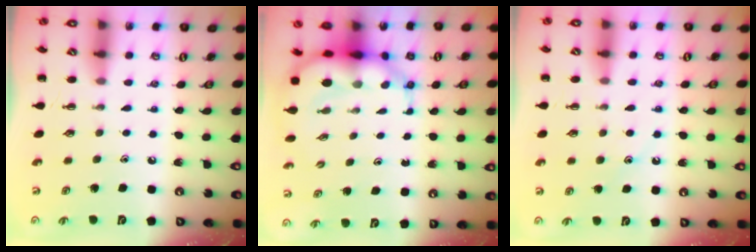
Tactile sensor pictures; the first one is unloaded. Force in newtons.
{"total": 6.8, "press": 6.5, "slide": 1.9}
{"total": 9.5, "press": 9.5, "slide": 1.3}